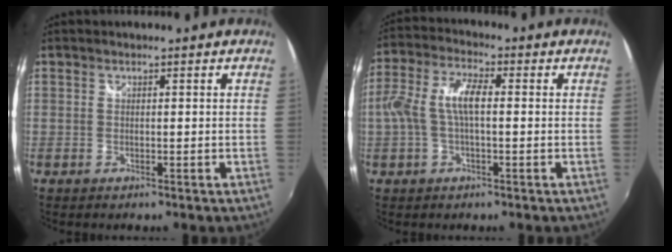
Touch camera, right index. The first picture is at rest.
{"total": 8.2, "force": [-0.1, 3.0, 7.6], "torque": [-0.163, 0.015, -0.001]}